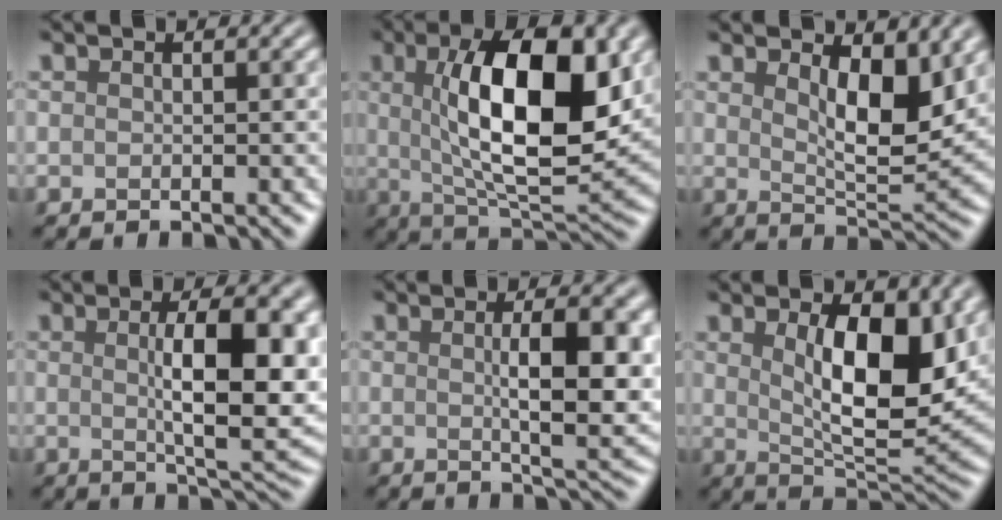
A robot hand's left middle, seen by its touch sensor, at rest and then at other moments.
{"total": 11.8, "force": [2.2, 4.2, 10.9], "torque": [-0.169, 0.003, 0.038]}
{"total": 5.7, "force": [2.3, 2.0, 4.9], "torque": [-0.077, -0.009, 0.040]}
{"total": 9.0, "force": [0.9, 2.5, 8.6], "torque": [-0.116, -0.001, 0.018]}
{"total": 7.0, "force": [0.5, 1.8, 6.7], "torque": [-0.095, -0.001, 0.013]}
{"total": 8.9, "force": [2.0, 3.3, 8.0], "torque": [-0.128, -0.007, 0.037]}